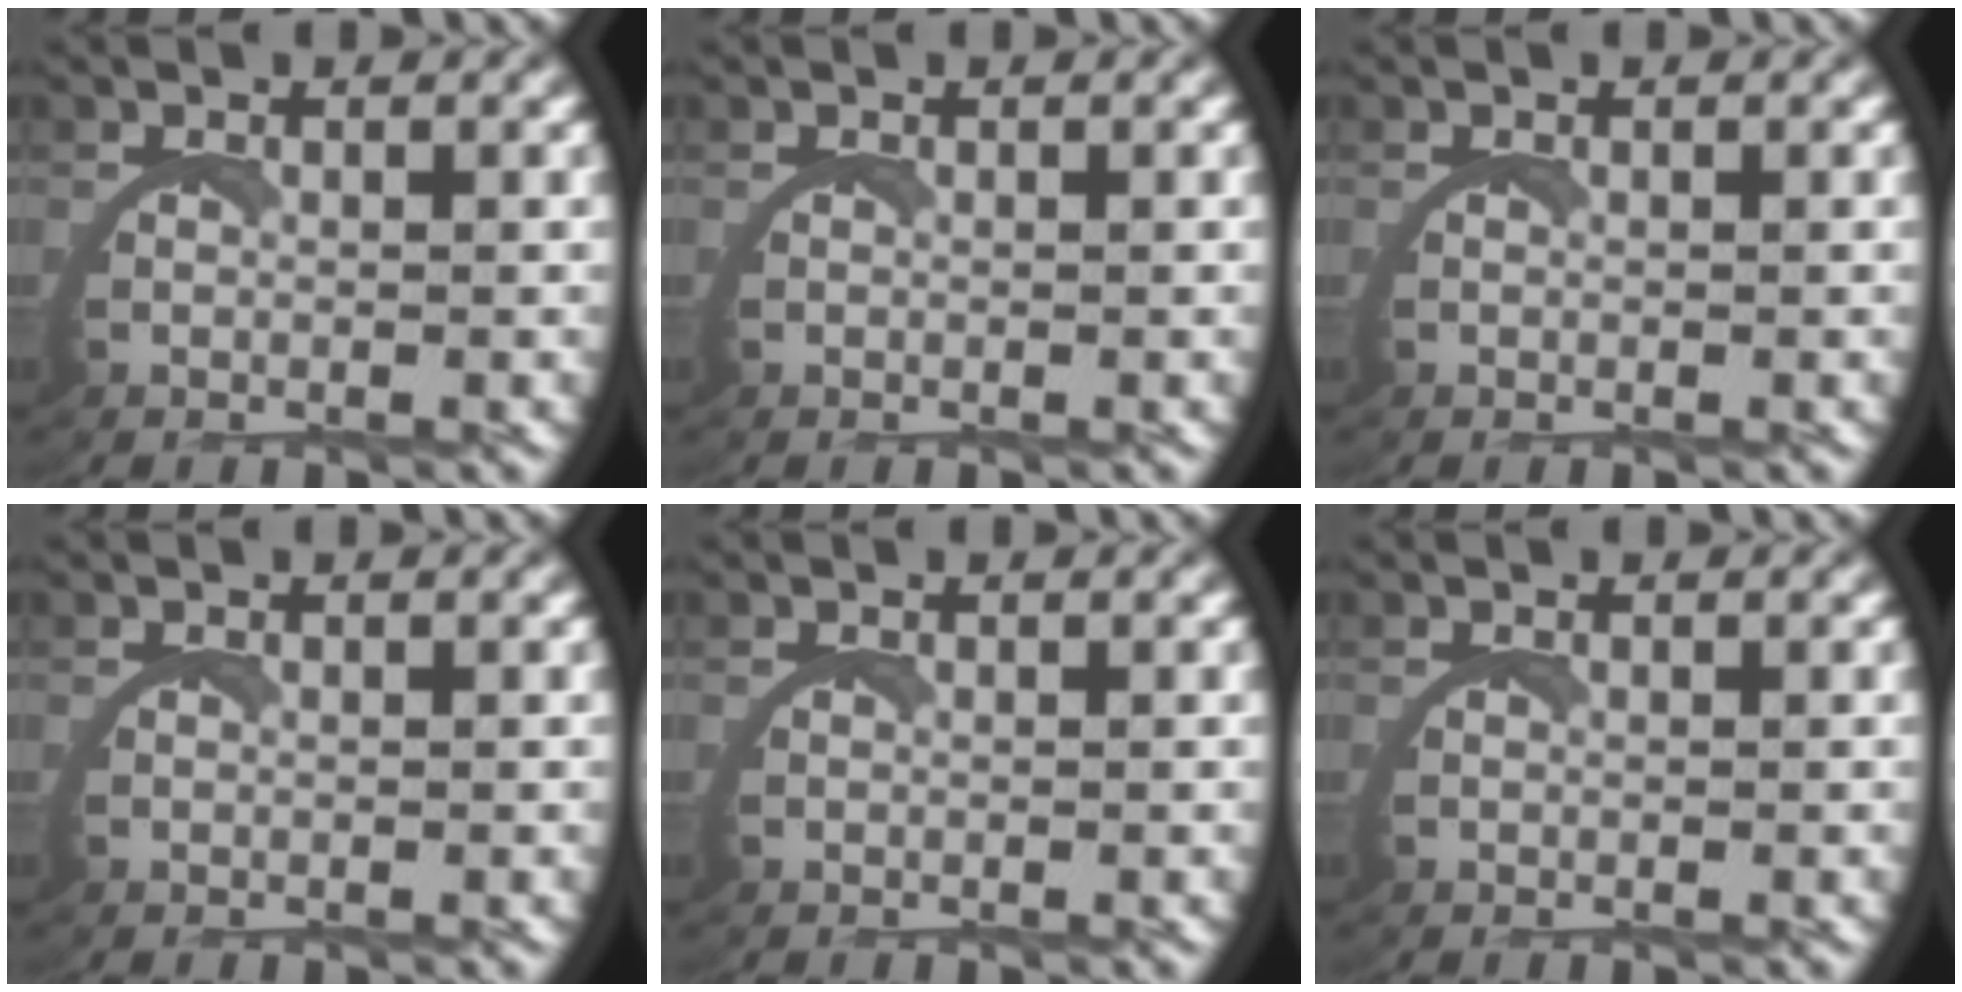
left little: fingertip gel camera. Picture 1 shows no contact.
{"total": 0.0}
{"total": 0.0}
{"total": 0.0}
{"total": 0.0}
{"total": 0.0}